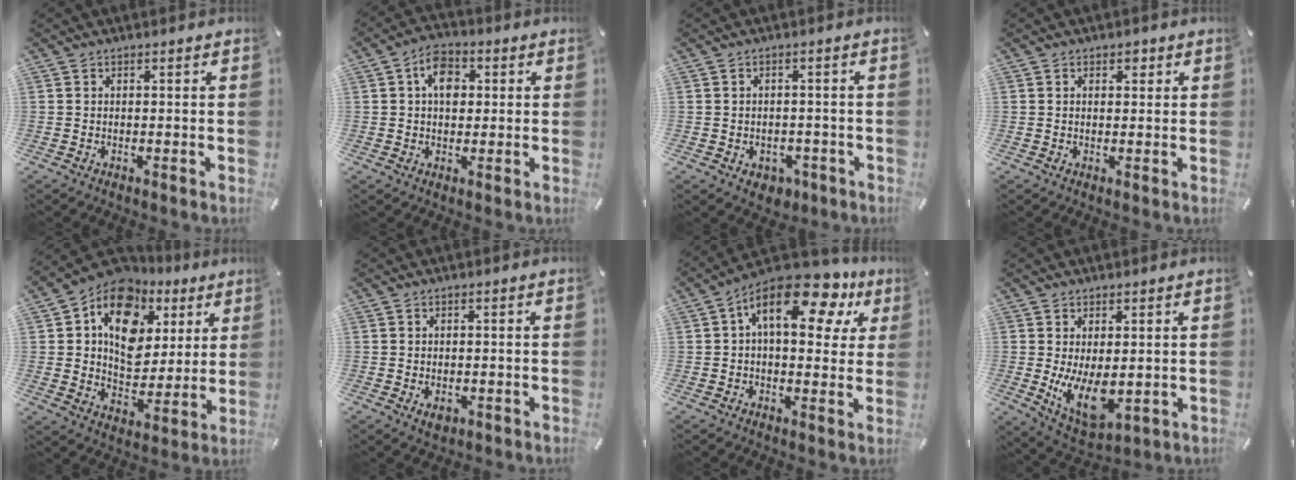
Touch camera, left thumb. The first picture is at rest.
{"total": 7.2, "force": [1.2, 5.1, 4.9], "torque": [-0.076, 0.006, 0.018]}
{"total": 4.0, "force": [-1.6, 3.1, 1.9], "torque": [-0.023, 0.005, -0.028]}
{"total": 1.9, "force": [0.6, 1.3, 1.1], "torque": [-0.010, 0.000, 0.006]}
{"total": 14.7, "force": [6.7, 11.0, 7.1], "torque": [-0.112, -0.042, 0.124]}
{"total": 2.4, "force": [-0.8, 1.6, 1.6], "torque": [-0.036, -0.001, -0.015]}
{"total": 16.5, "force": [7.4, 7.8, 12.5], "torque": [-0.188, -0.036, 0.121]}
{"total": 10.5, "force": [0.0, 5.9, 8.8], "torque": [-0.146, -0.022, 0.008]}